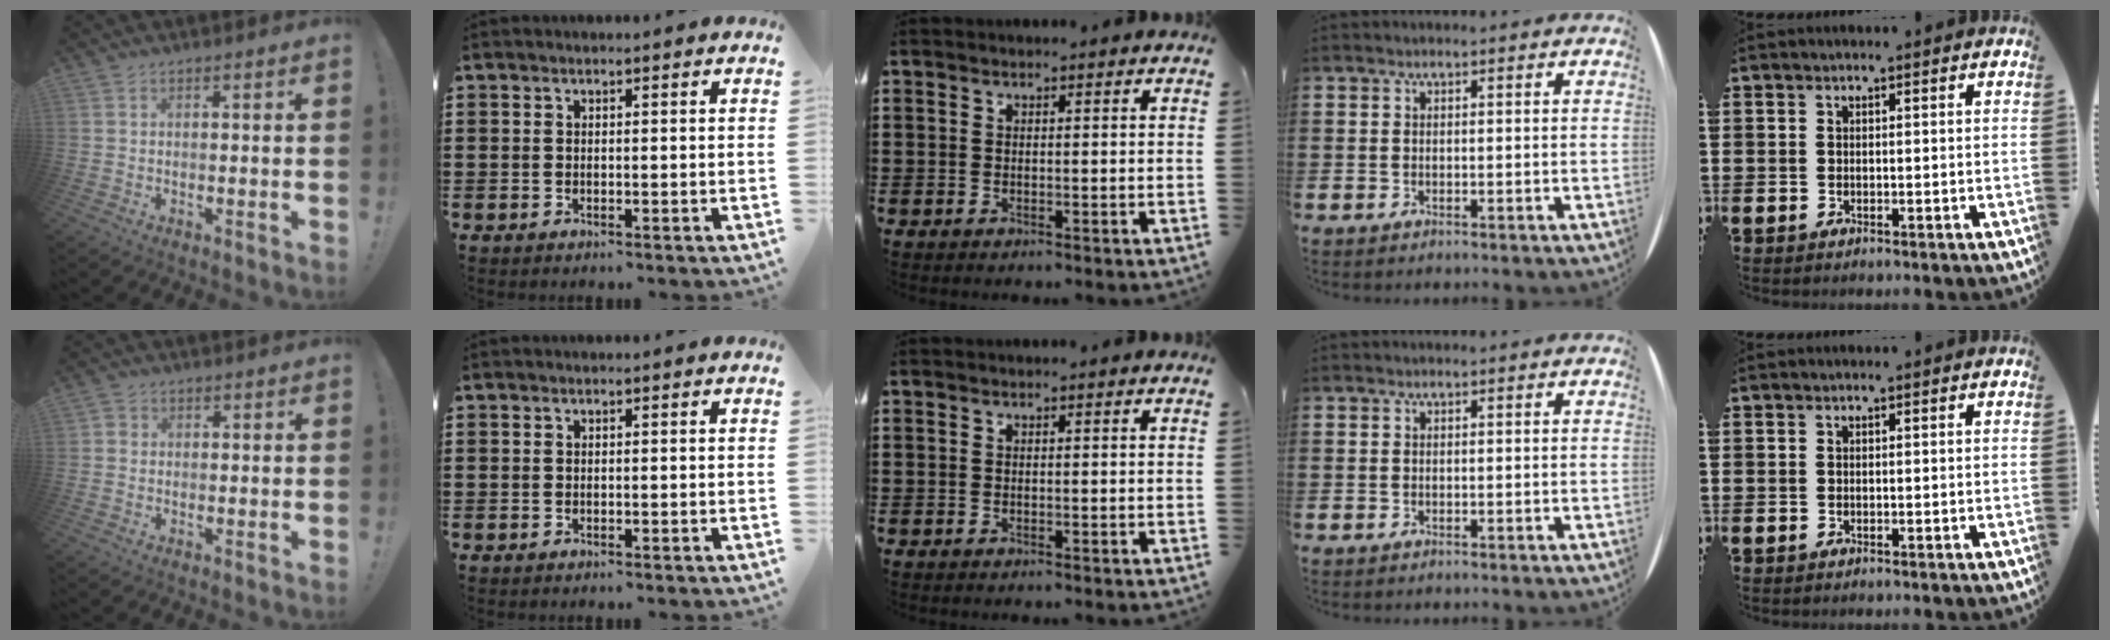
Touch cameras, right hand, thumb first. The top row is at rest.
{"thumb": {"total": 1.6, "force": [-0.2, 1.4, 0.6], "torque": [-0.016, 0.007, -0.002]}}